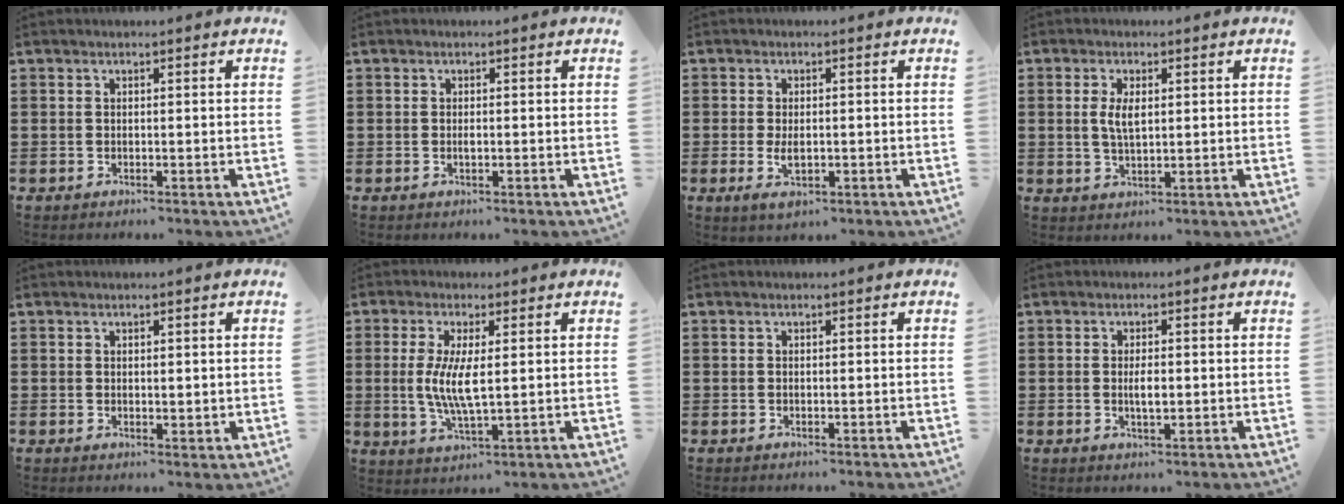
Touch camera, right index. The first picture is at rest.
{"total": 0.7, "force": [-0.1, 0.3, 0.7], "torque": [-0.015, -0.002, -0.001]}
{"total": 3.1, "force": [-0.5, 1.4, 2.7], "torque": [-0.059, -0.003, -0.010]}
{"total": 3.7, "force": [0.6, 1.5, 3.4], "torque": [-0.069, 0.005, 0.009]}
{"total": 1.2, "force": [0.7, 0.8, 0.5], "torque": [-0.003, 0.005, 0.010]}
{"total": 6.5, "force": [0.3, 1.9, 6.2], "torque": [-0.132, -0.003, 0.001]}
{"total": 0.0}
{"total": 2.6, "force": [-0.2, 1.0, 2.4], "torque": [-0.038, -0.002, -0.005]}